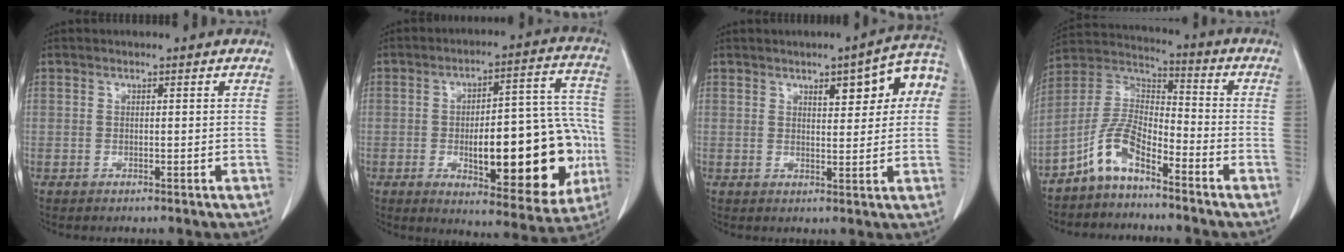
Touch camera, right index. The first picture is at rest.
{"total": 22.2, "force": [-4.7, 7.4, 20.4], "torque": [-0.227, 0.031, -0.042]}
{"total": 8.7, "force": [2.7, 2.5, 7.8], "torque": [-0.097, 0.026, 0.034]}
{"total": 8.1, "force": [-5.6, 2.9, 5.2], "torque": [-0.118, 0.023, -0.112]}